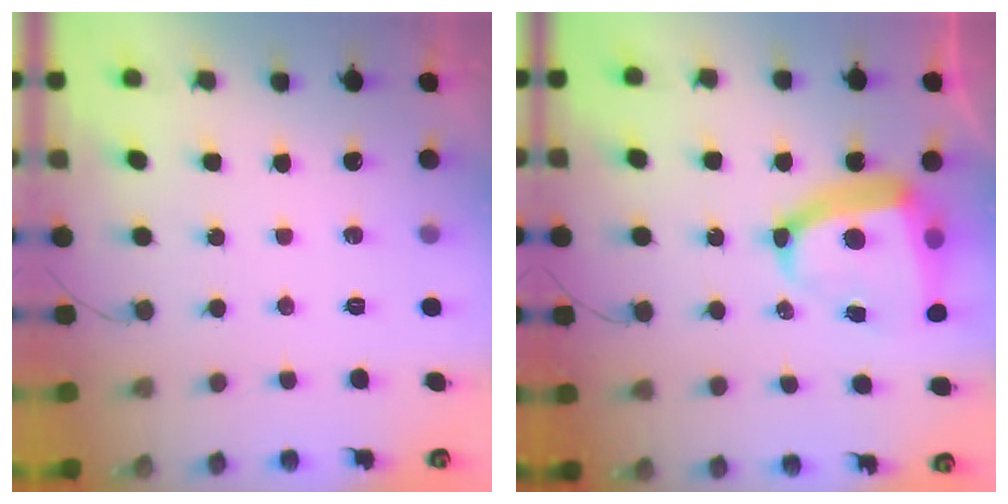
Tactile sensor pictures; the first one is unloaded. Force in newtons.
{"total": 13.8, "press": 13.7, "slide": 2.0}